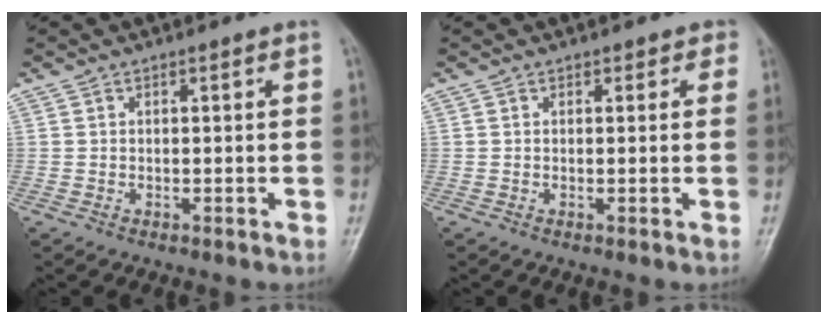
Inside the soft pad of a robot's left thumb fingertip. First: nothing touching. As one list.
[{"total": 1.4, "force": [0.7, 1.1, 0.5], "torque": [0.017, 0.000, 0.002]}]